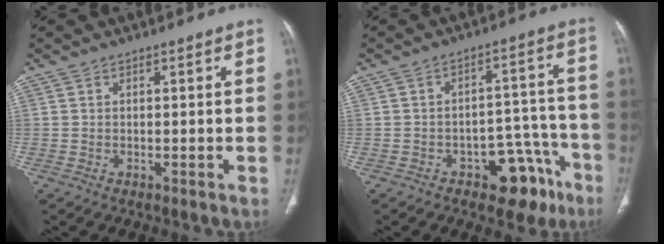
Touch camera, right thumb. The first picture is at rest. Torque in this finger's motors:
{"motor_torque": [2.64, 2.37, 0.84, -1.00, 0.01]}